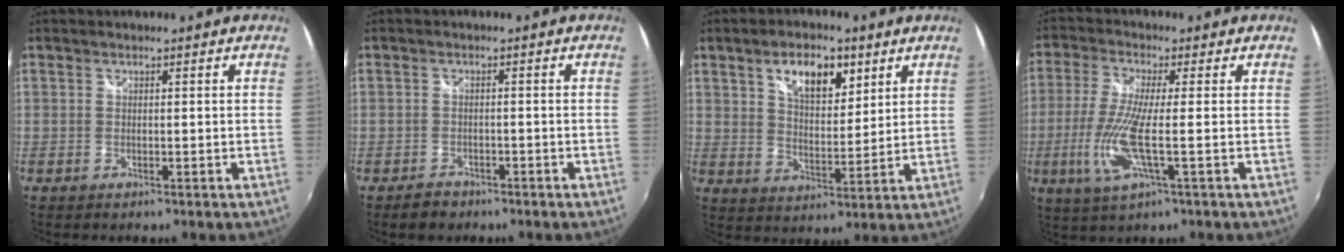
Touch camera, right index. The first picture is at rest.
{"total": 3.2, "force": [-2.2, 2.2, 0.4], "torque": [-0.014, 0.005, -0.033]}
{"total": 9.8, "force": [5.2, 4.8, 6.7], "torque": [-0.110, 0.012, 0.087]}
{"total": 9.7, "force": [-2.2, 1.0, 9.4], "torque": [-0.208, -0.012, -0.043]}